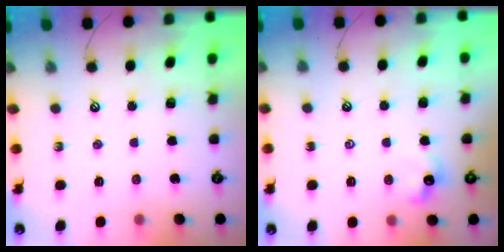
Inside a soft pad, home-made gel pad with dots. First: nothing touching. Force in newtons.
{"total": 4.1, "press": 4.1, "slide": 0.6}